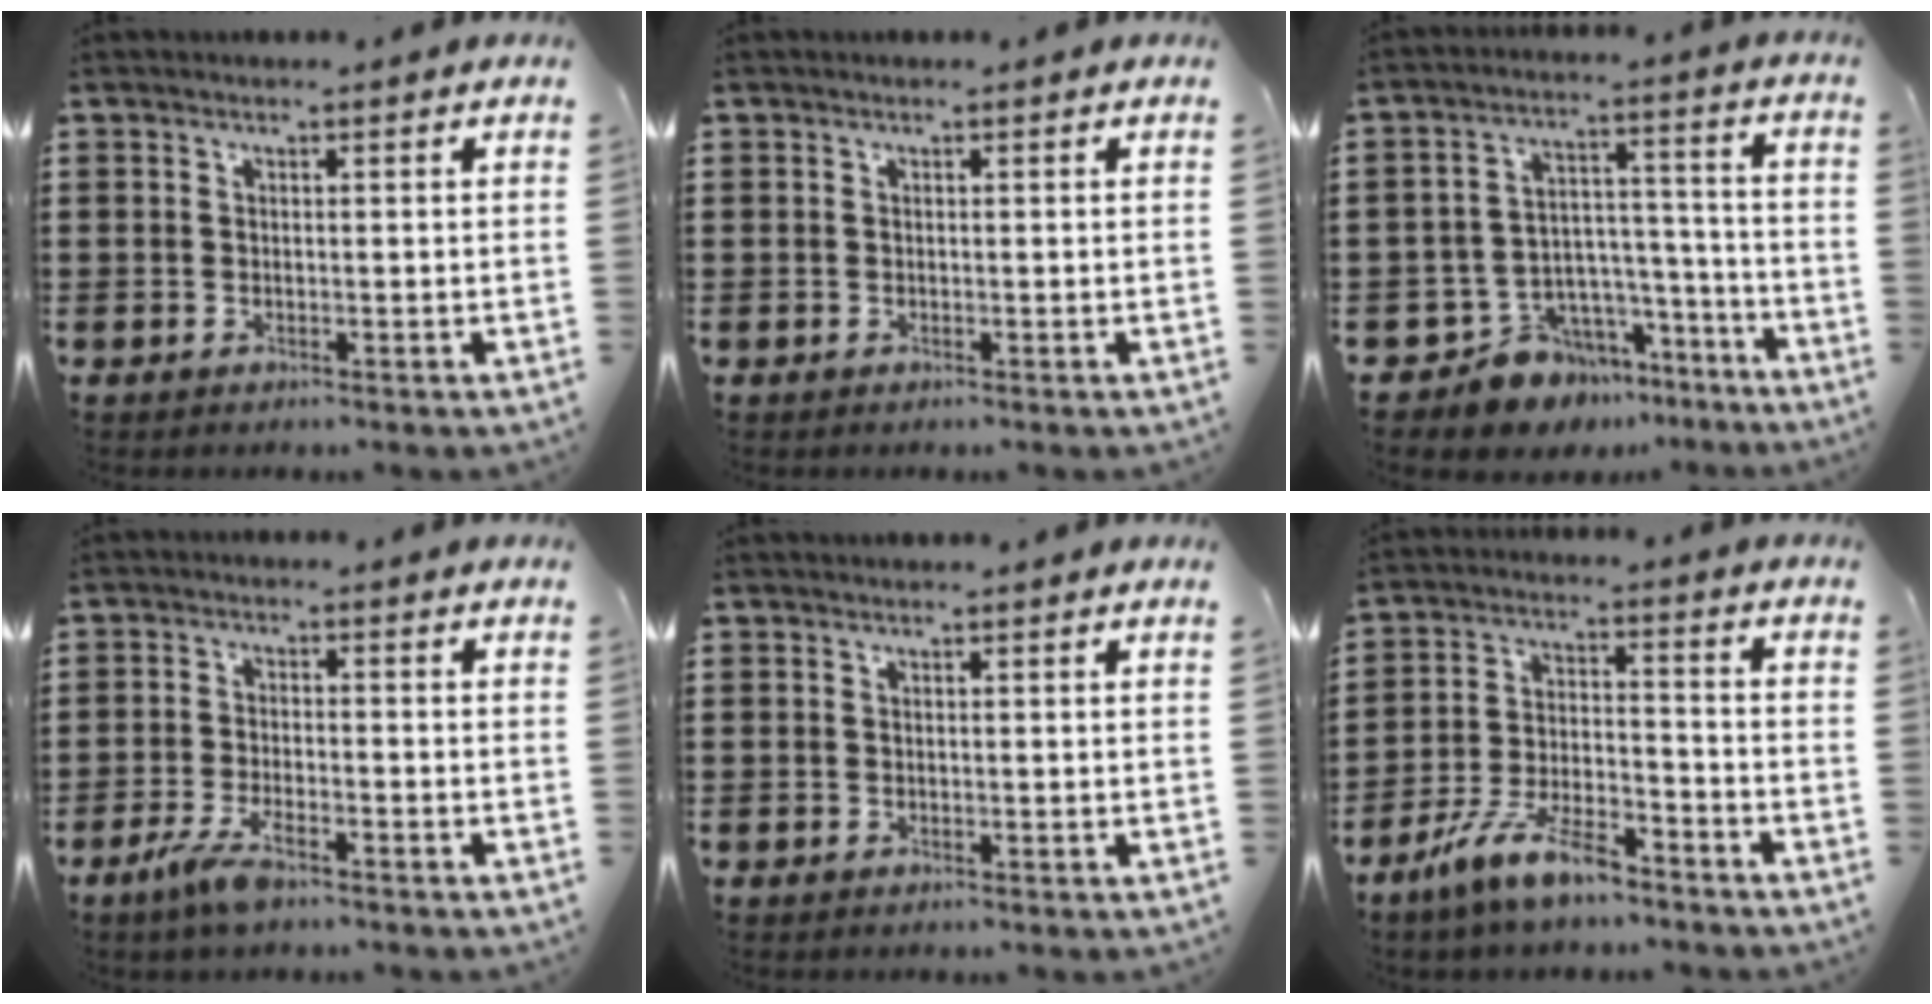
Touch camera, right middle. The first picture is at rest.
{"total": 0.0}
{"total": 8.3, "force": [-7.1, 4.4, 0.5], "torque": [-0.020, 0.015, -0.129]}
{"total": 4.5, "force": [-2.9, 1.0, 3.4], "torque": [-0.081, -0.008, -0.056]}
{"total": 0.0}
{"total": 9.1, "force": [-7.1, 2.0, 5.2], "torque": [-0.116, 0.004, -0.138]}